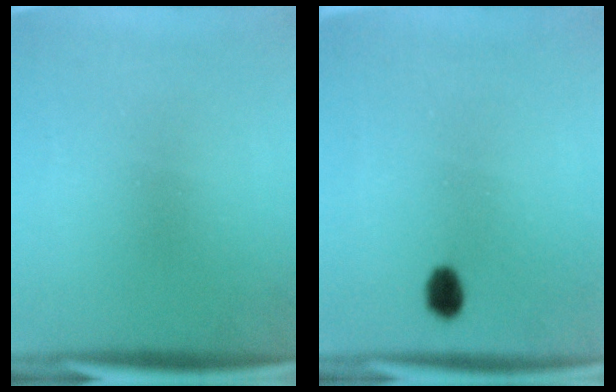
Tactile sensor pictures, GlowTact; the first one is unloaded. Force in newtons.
{"total": 3.2}